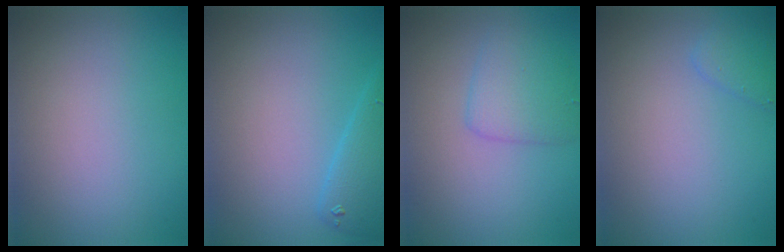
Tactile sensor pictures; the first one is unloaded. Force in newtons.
{"total": 2.9, "press": 2.9, "slide": 0.2}
{"total": 2.9, "press": 2.9, "slide": 0.1}
{"total": 1.5, "press": 1.5, "slide": 0.1}